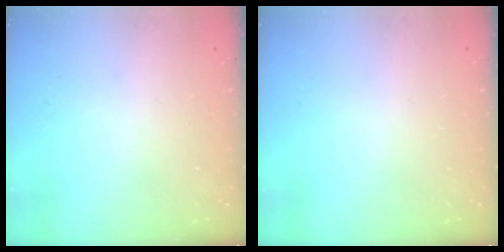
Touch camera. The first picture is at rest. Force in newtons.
{"total": 0.0}